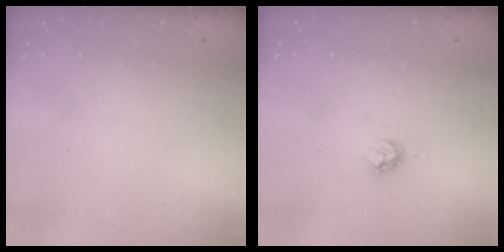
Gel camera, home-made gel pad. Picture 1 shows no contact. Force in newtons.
{"total": 4.2, "press": 4.2, "slide": 0.0}